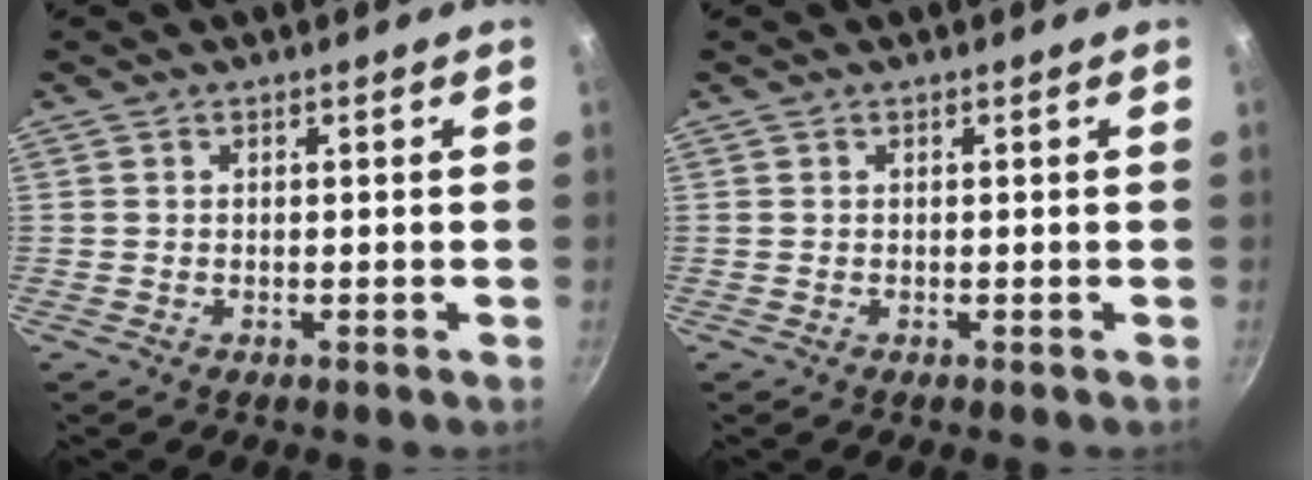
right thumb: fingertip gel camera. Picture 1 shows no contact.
{"total": 0.0}